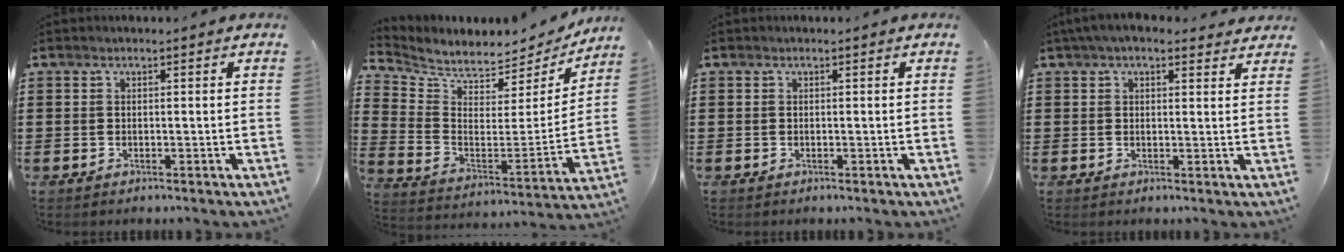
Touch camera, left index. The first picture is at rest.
{"total": 4.7, "force": [4.6, 1.1, 0.2], "torque": [-0.037, -0.055, 0.077]}
{"total": 0.0}
{"total": 3.7, "force": [2.8, 1.4, 1.8], "torque": [-0.044, 0.000, 0.052]}